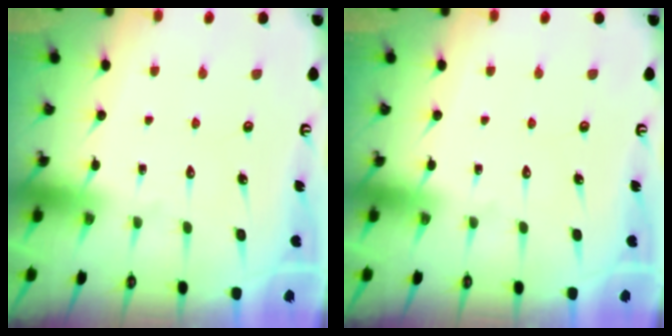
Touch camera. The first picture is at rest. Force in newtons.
{"total": 0.0}